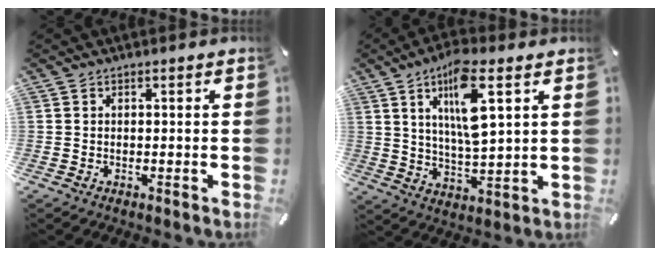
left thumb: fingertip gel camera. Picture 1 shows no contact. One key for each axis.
{"total": 12.5, "fx": 5.6, "fy": 3.7, "fz": 10.6, "tx": -0.194, "ty": -0.011, "tz": 0.092}